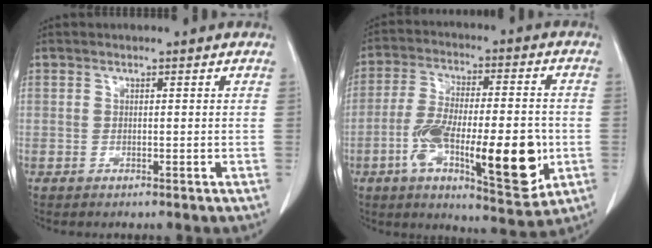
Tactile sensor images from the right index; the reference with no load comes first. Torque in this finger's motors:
{"motor_torque": [1.26, -0.88, 0.63, 0.21]}